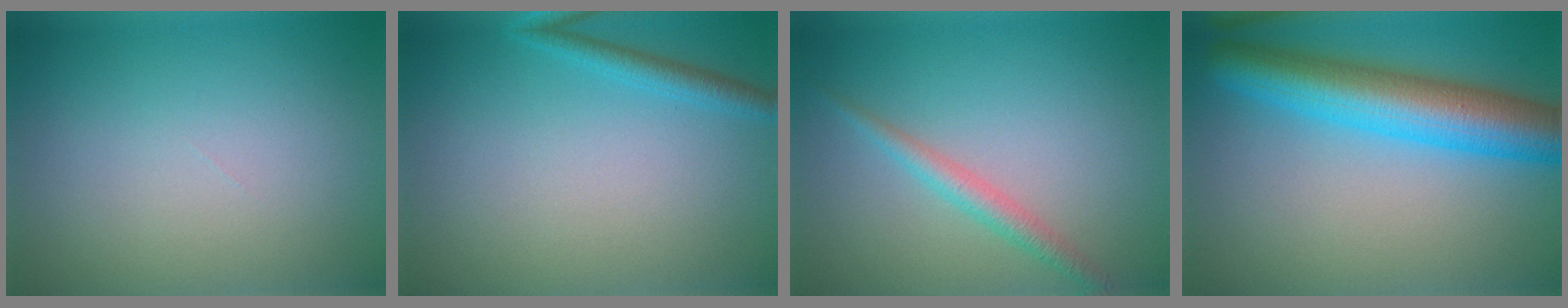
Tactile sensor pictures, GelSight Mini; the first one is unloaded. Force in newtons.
{"total": 2.3, "press": 2.3, "slide": 0.0}
{"total": 2.0, "press": 2.0, "slide": 0.1}
{"total": 8.6, "press": 8.6, "slide": 0.3}